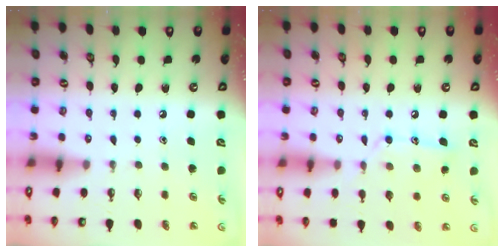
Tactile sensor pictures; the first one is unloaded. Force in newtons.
{"total": 11.9, "press": 11.9, "slide": 0.7}